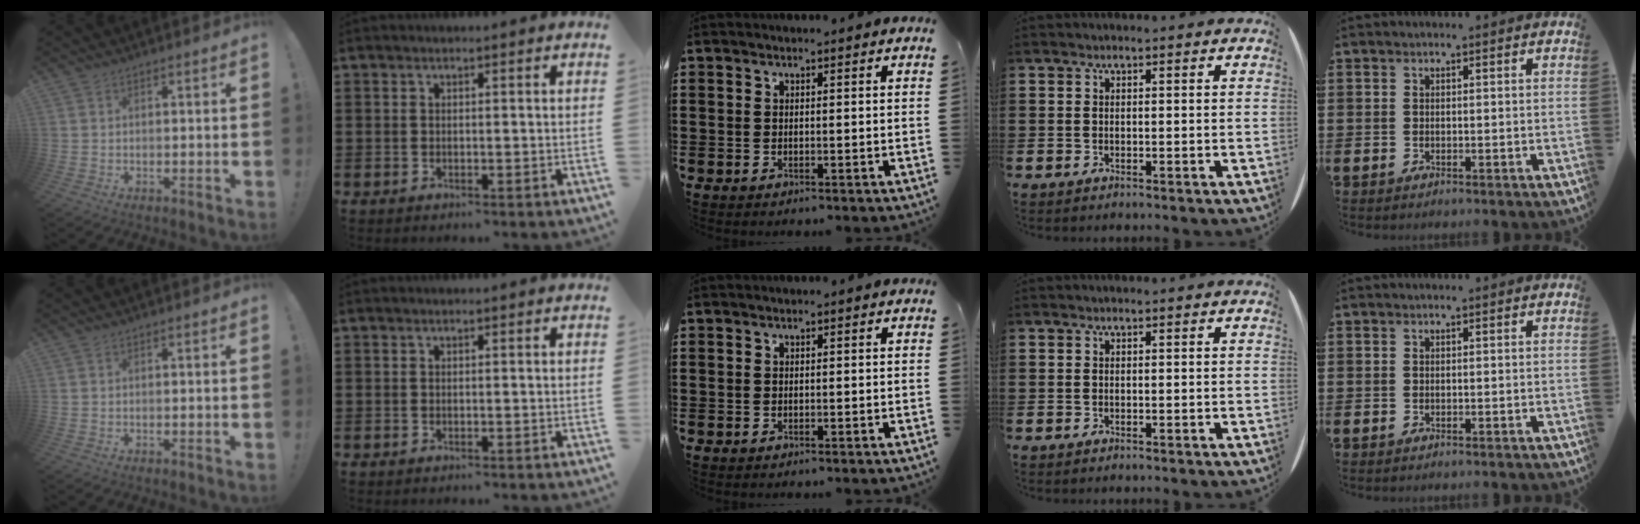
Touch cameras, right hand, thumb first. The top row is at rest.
{}